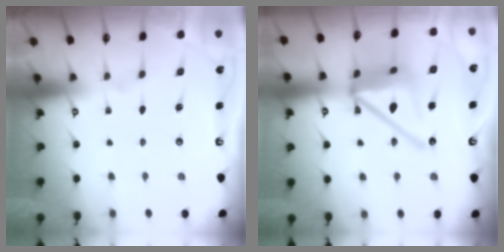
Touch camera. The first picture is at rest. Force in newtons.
{"total": 19.1, "press": 19.0, "slide": 1.9}